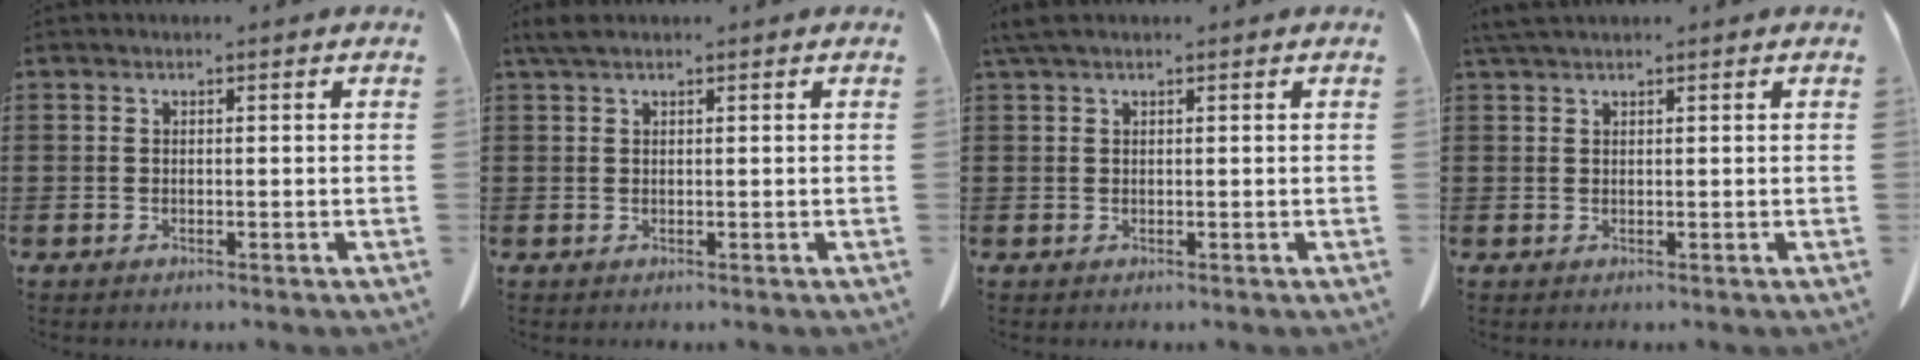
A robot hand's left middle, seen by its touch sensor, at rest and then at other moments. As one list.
[{"total": 1.5, "force": [0.9, 0.4, 1.1], "torque": [-0.025, 0.003, 0.017]}, {"total": 1.5, "force": [0.9, 0.3, 1.1], "torque": [-0.025, 0.003, 0.016]}, {"total": 1.6, "force": [1.2, 0.2, 0.9], "torque": [-0.021, 0.002, 0.023]}]